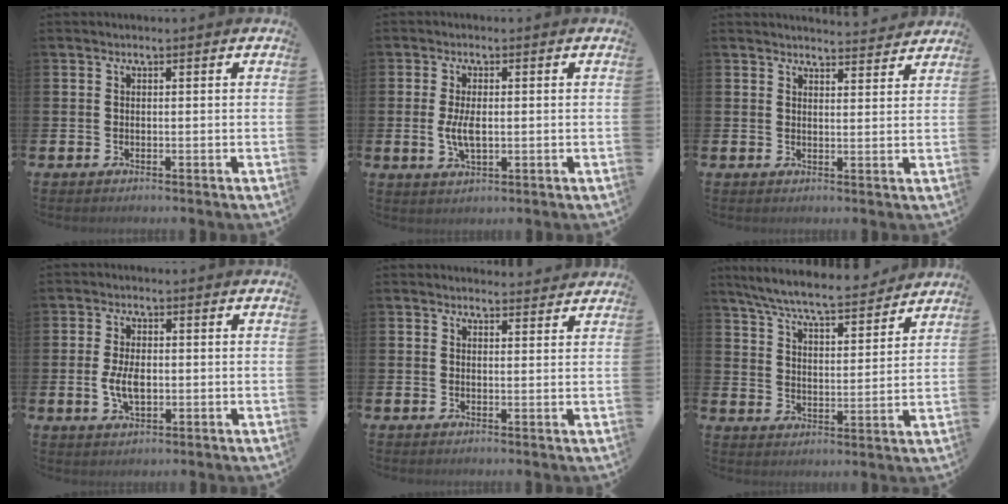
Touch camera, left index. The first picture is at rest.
{"total": 3.7, "force": [0.0, 1.7, 3.3], "torque": [-0.069, 0.002, -0.003]}
{"total": 3.5, "force": [3.5, 0.2, 0.0], "torque": [0.001, -0.025, 0.060]}
{"total": 4.4, "force": [-0.3, 2.4, 3.7], "torque": [-0.067, 0.000, -0.009]}
{"total": 2.1, "force": [2.1, 0.4, -0.1], "torque": [0.006, -0.012, 0.036]}
{"total": 7.8, "force": [7.3, 0.6, 2.6], "torque": [-0.083, -0.045, 0.130]}